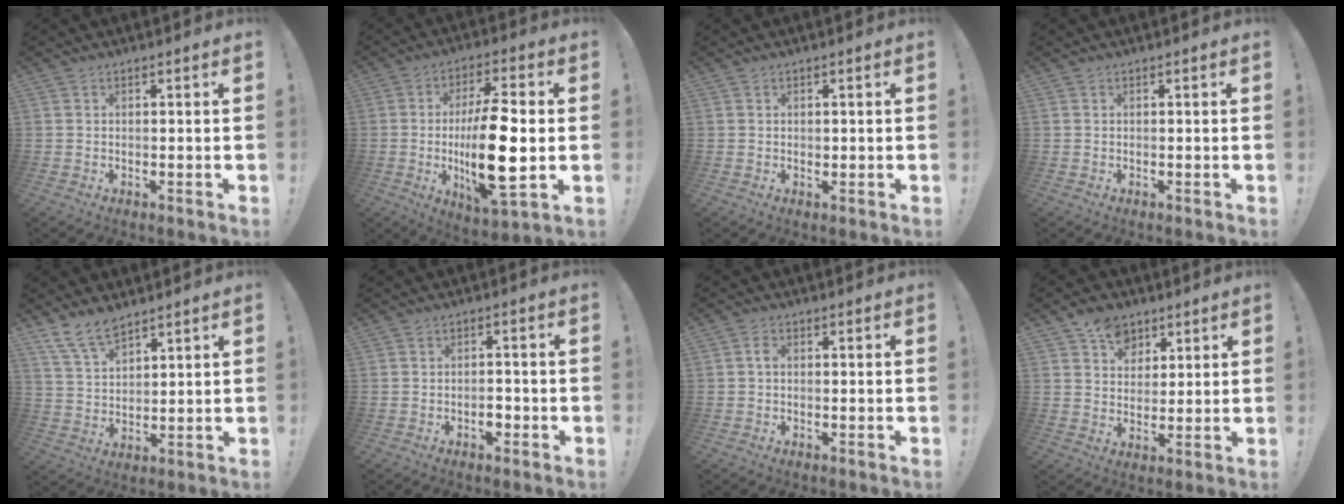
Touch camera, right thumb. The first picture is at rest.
{"total": 19.1, "force": [-1.5, 5.9, 18.1], "torque": [-0.319, -0.006, -0.025]}
{"total": 0.5, "force": [0.2, 0.5, 0.1], "torque": [-0.005, 0.004, 0.004]}
{"total": 0.0}
{"total": 8.6, "force": [6.9, 3.5, 3.8], "torque": [-0.075, -0.035, 0.134]}
{"total": 2.8, "force": [-1.4, 1.7, 1.7], "torque": [-0.015, 0.001, -0.026]}
{"total": 1.5, "force": [-0.2, 0.9, 1.1], "torque": [-0.022, 0.006, -0.005]}
{"total": 9.4, "force": [5.5, 7.0, 3.0], "torque": [-0.035, -0.026, 0.106]}